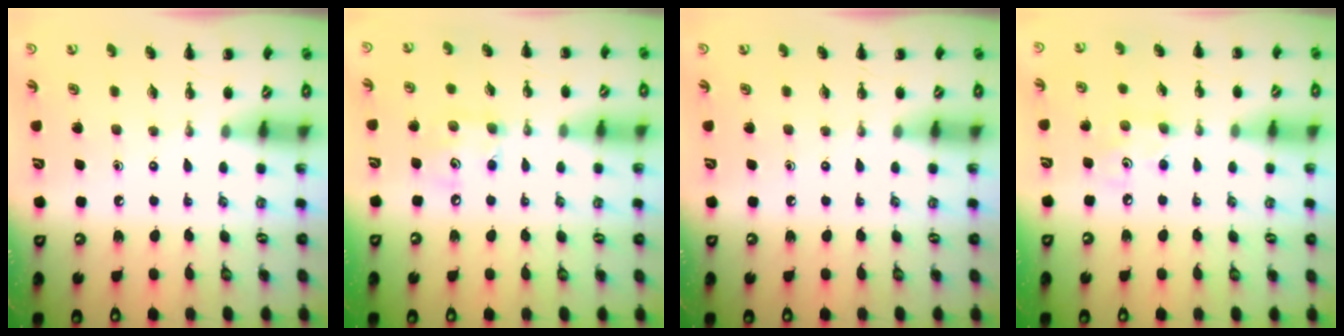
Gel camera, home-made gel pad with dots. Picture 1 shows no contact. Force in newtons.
{"total": 6.4, "press": 6.4, "slide": 0.6}
{"total": 0.0}
{"total": 3.0, "press": 3.0, "slide": 0.6}